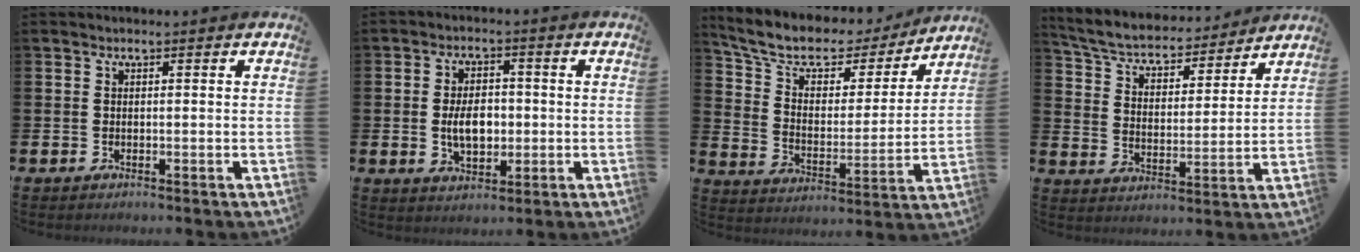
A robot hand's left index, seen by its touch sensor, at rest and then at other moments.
{"total": 5.2, "force": [-0.3, 3.2, 4.1], "torque": [-0.062, 0.003, -0.011]}
{"total": 8.3, "force": [7.0, 3.6, 2.7], "torque": [-0.099, -0.044, 0.123]}
{"total": 5.5, "force": [5.2, 1.5, 1.3], "torque": [-0.061, -0.044, 0.085]}